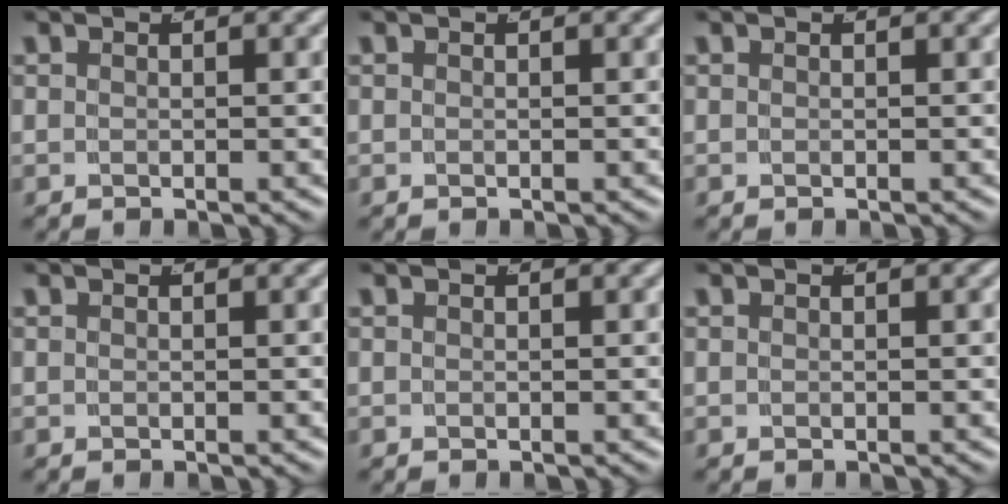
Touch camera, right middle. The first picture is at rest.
{"total": 0.0}
{"total": 0.0}
{"total": 0.0}
{"total": 0.0}
{"total": 0.0}